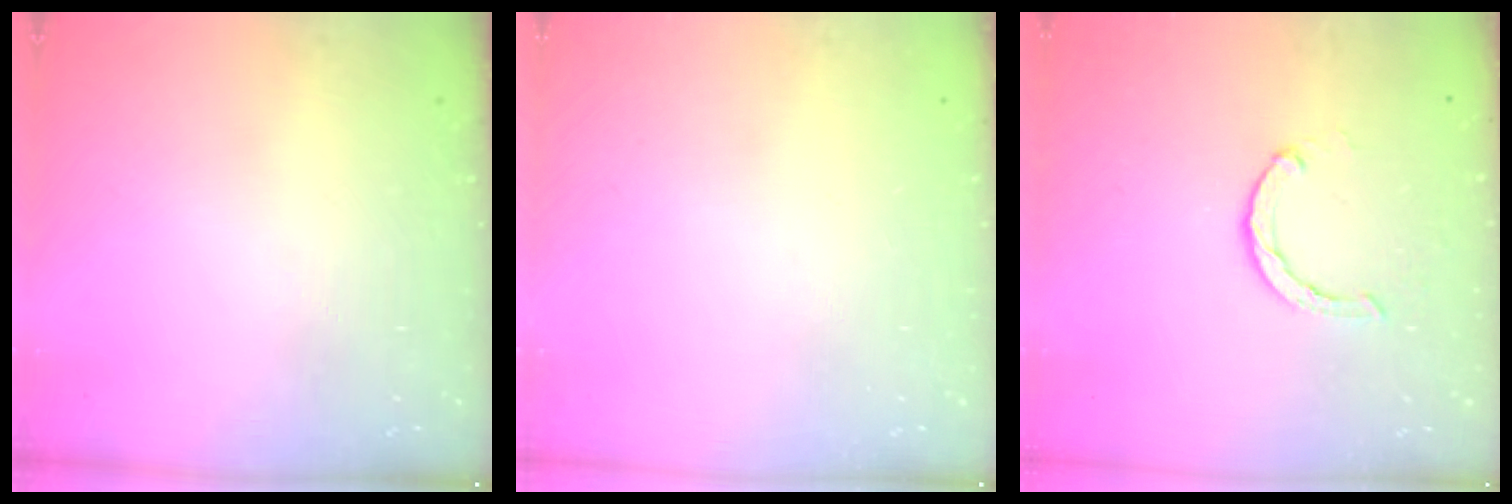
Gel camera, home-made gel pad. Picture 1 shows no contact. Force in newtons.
{"total": 0.0}
{"total": 2.3, "press": 2.3, "slide": 0.2}